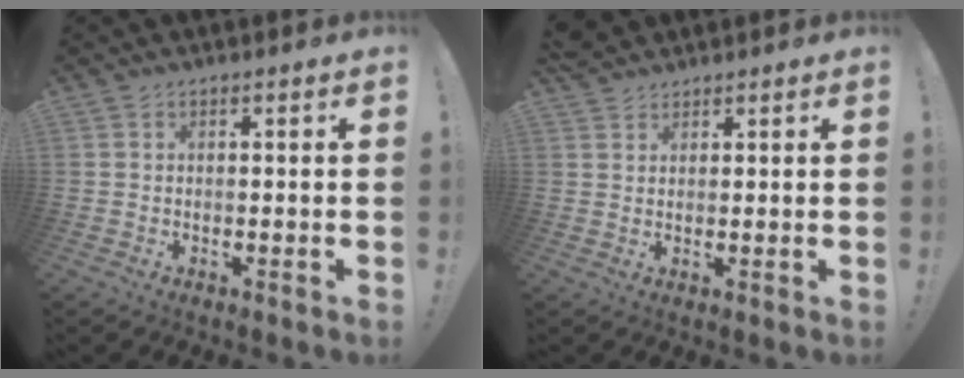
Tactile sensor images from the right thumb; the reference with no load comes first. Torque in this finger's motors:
{"motor_torque": [-0.48, 0.64, -0.40, 0.33, 0.02]}